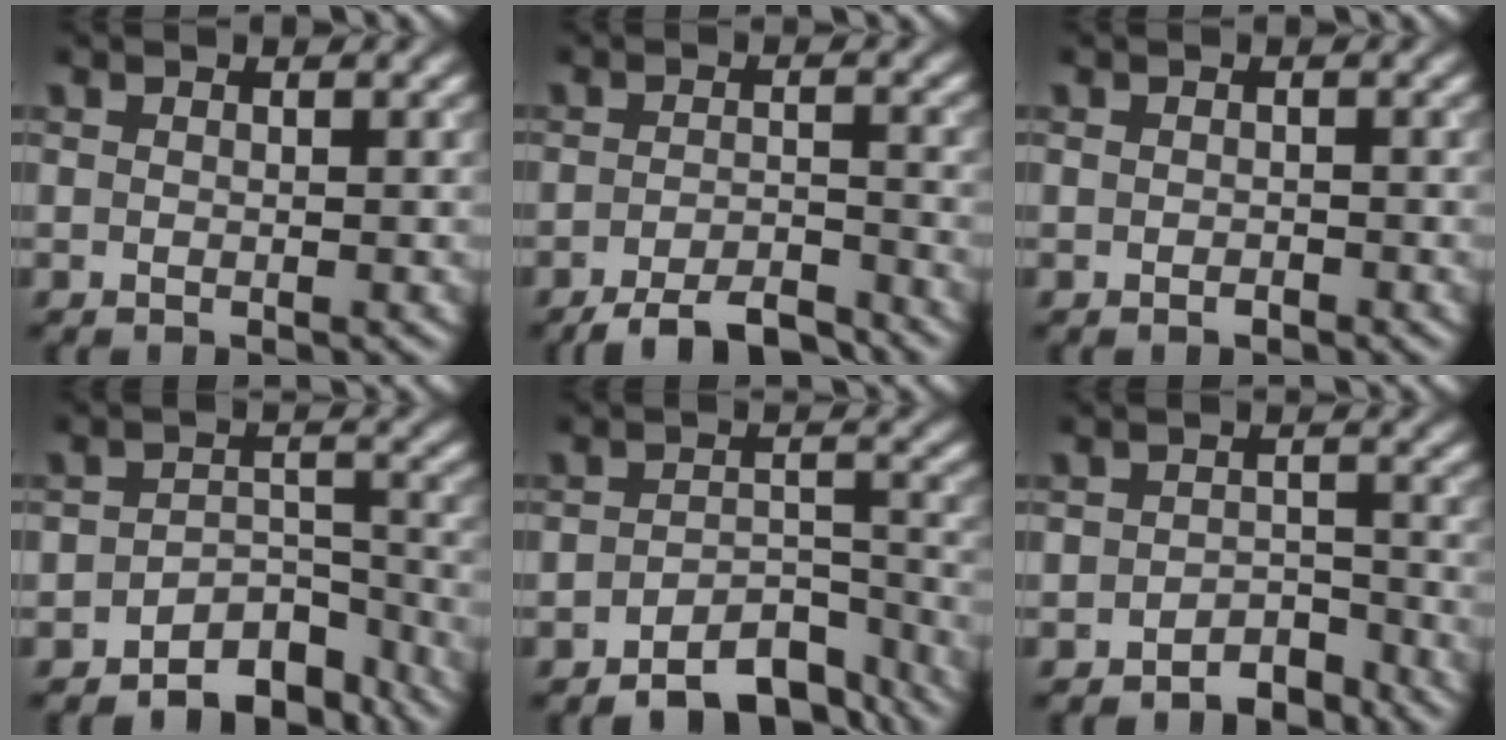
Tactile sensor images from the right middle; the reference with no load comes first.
{"total": 5.5, "force": [-4.5, 1.3, 2.8], "torque": [-0.043, -0.004, -0.075]}
{"total": 0.6, "force": [-0.3, 0.4, 0.3], "torque": [-0.006, -0.002, -0.005]}
{"total": 5.1, "force": [-4.1, 2.5, 1.8], "torque": [-0.007, -0.001, -0.063]}
{"total": 6.1, "force": [-4.6, 2.7, 3.0], "torque": [-0.034, -0.005, -0.069]}
{"total": 3.0, "force": [-2.5, 1.4, 0.8], "torque": [-0.001, 0.007, -0.042]}